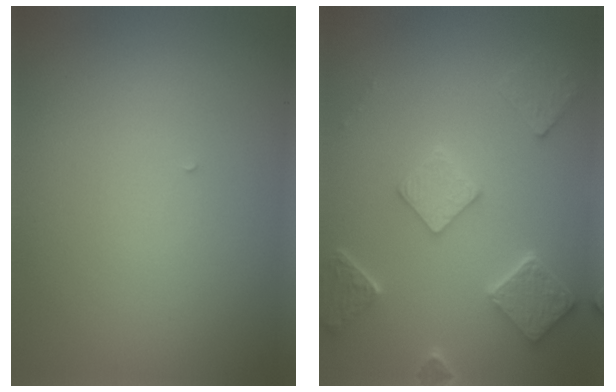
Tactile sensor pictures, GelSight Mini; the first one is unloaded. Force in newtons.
{"total": 4.9, "press": 3.9, "slide": 2.9}